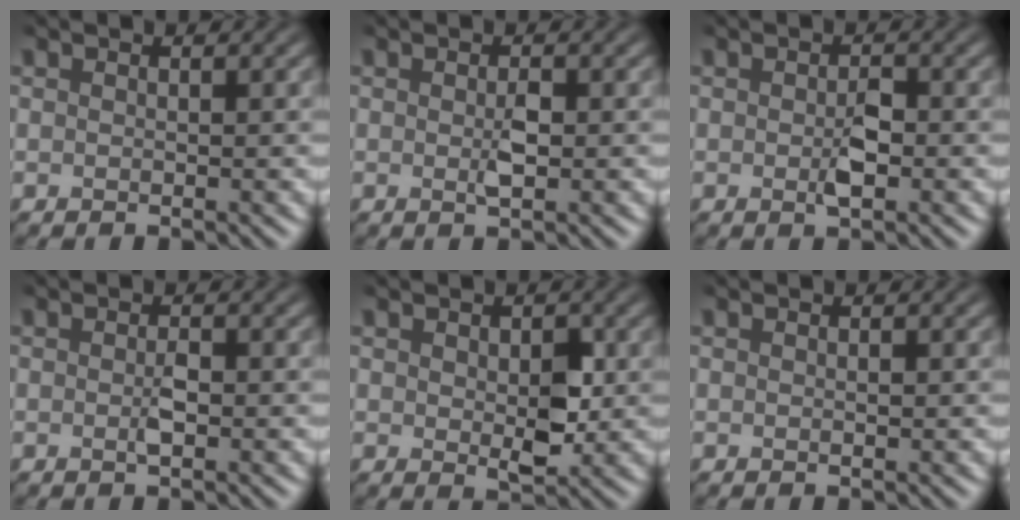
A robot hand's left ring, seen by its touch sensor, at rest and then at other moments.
{"total": 1.4, "force": [-0.3, 0.5, 1.3], "torque": [-0.027, 0.000, -0.006]}
{"total": 2.0, "force": [-0.6, 1.0, 1.6], "torque": [-0.030, -0.001, -0.011]}
{"total": 1.2, "force": [-0.5, 0.3, 1.0], "torque": [-0.023, 0.000, -0.010]}
{"total": 3.0, "force": [0.0, 1.8, 2.3], "torque": [-0.042, -0.007, 0.003]}
{"total": 0.0}